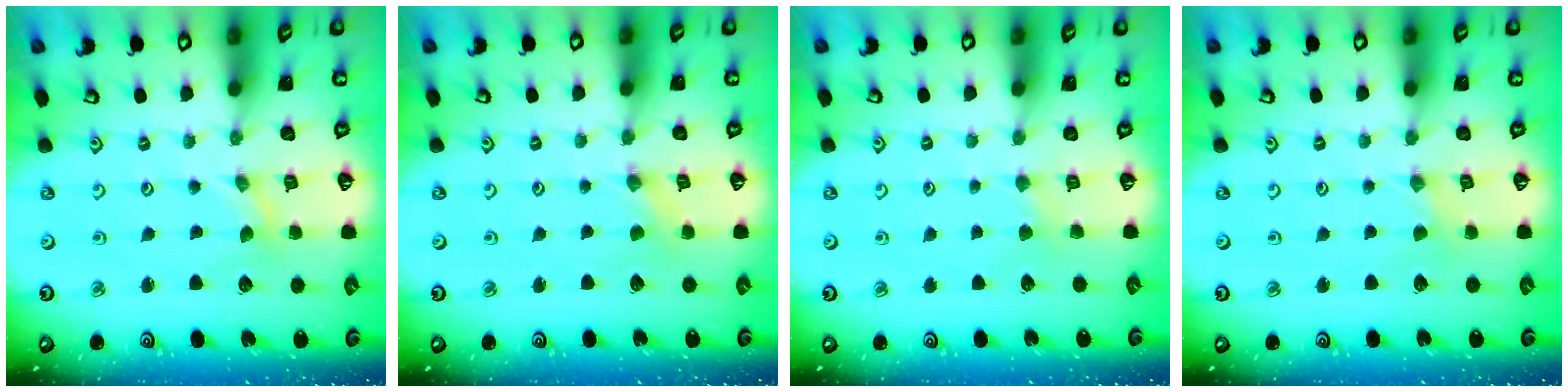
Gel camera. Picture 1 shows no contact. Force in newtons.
{"total": 0.0}
{"total": 1.9, "press": 1.9, "slide": 0.4}
{"total": 1.2, "press": 1.2, "slide": 0.3}